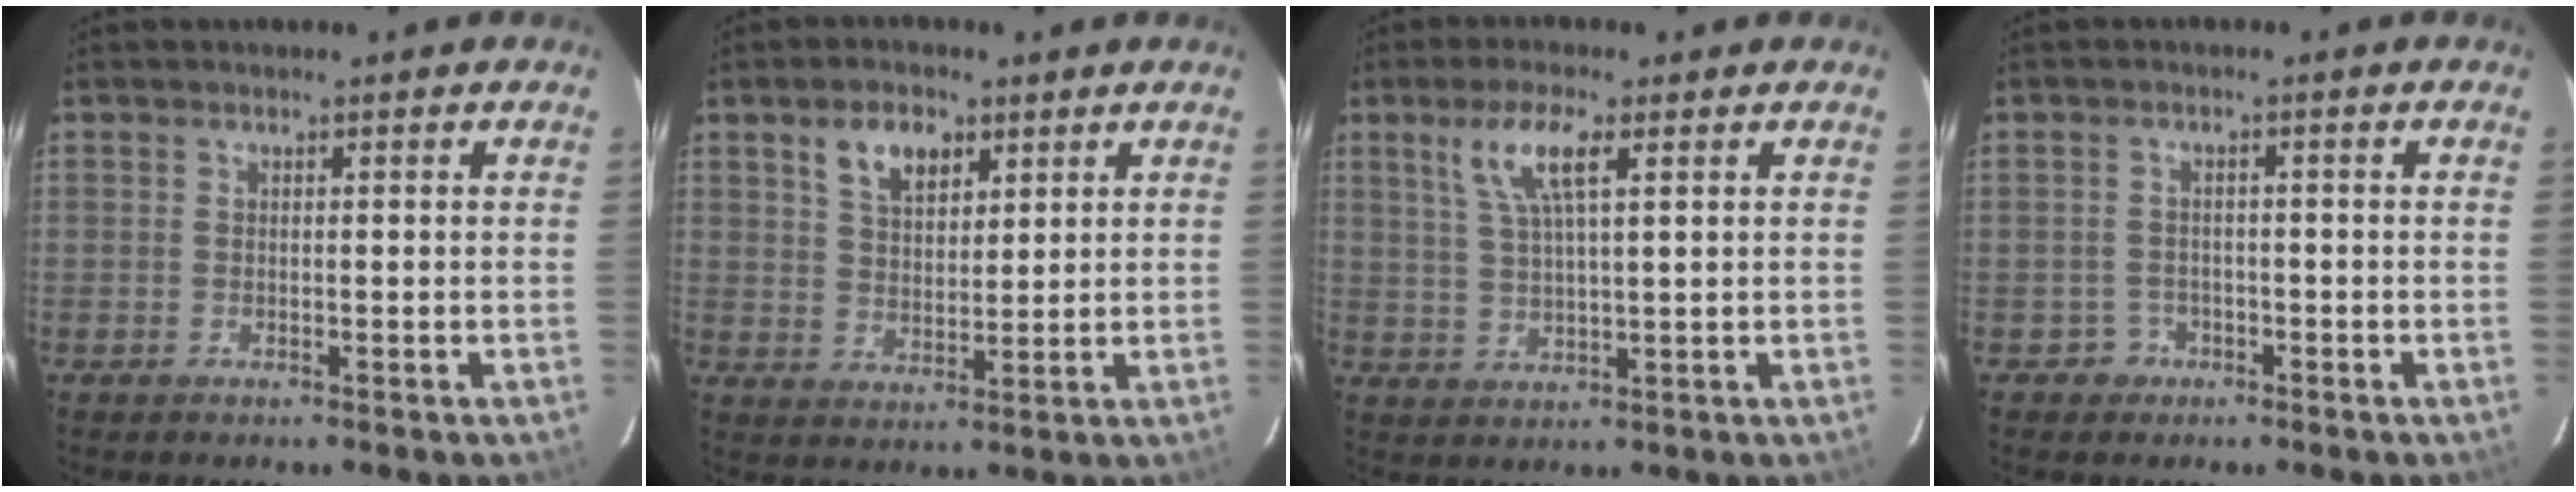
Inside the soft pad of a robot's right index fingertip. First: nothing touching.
{"total": 7.0, "force": [3.8, 4.0, 4.4], "torque": [-0.076, 0.011, 0.070]}
{"total": 7.2, "force": [3.3, 1.6, 6.2], "torque": [-0.121, 0.006, 0.067]}
{"total": 2.9, "force": [-1.4, 2.5, -0.2], "torque": [0.001, 0.015, -0.022]}